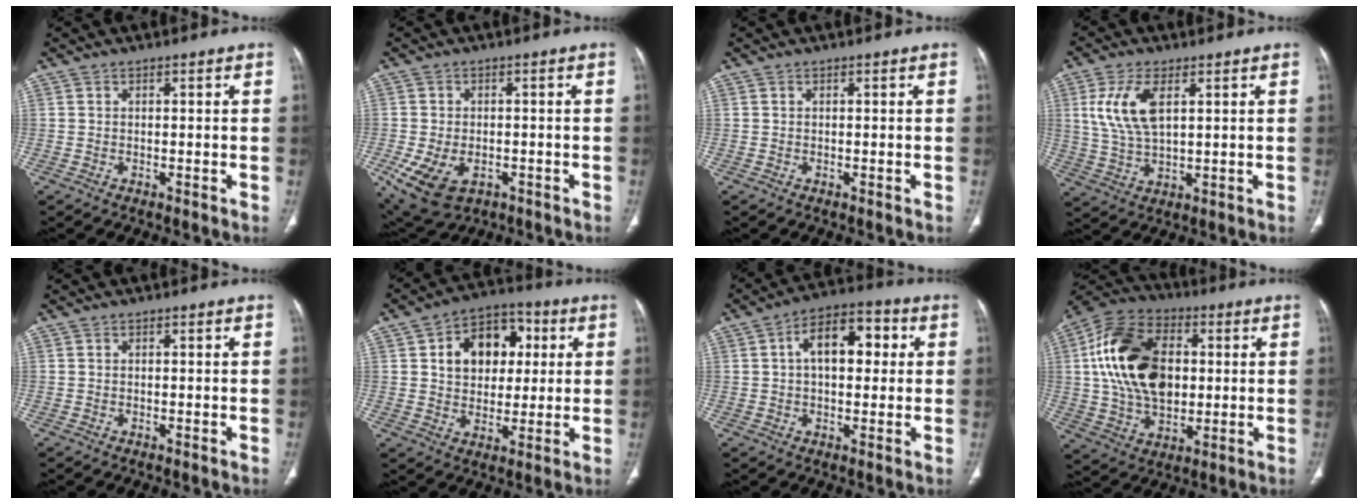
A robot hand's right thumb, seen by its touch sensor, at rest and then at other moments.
{"total": 10.3, "force": [-4.0, 6.7, 6.8], "torque": [-0.132, 0.005, -0.053]}
{"total": 0.0}
{"total": 9.7, "force": [3.0, 4.6, 8.0], "torque": [-0.171, -0.007, 0.064]}
{"total": 0.0}
{"total": 13.6, "force": [3.4, 9.8, 8.7], "torque": [-0.089, 0.008, 0.051]}
{"total": 11.5, "force": [2.3, 6.5, 9.1], "torque": [-0.121, 0.027, 0.029]}
{"total": 21.0, "force": [2.8, 13.9, 15.5], "torque": [-0.269, 0.009, 0.052]}